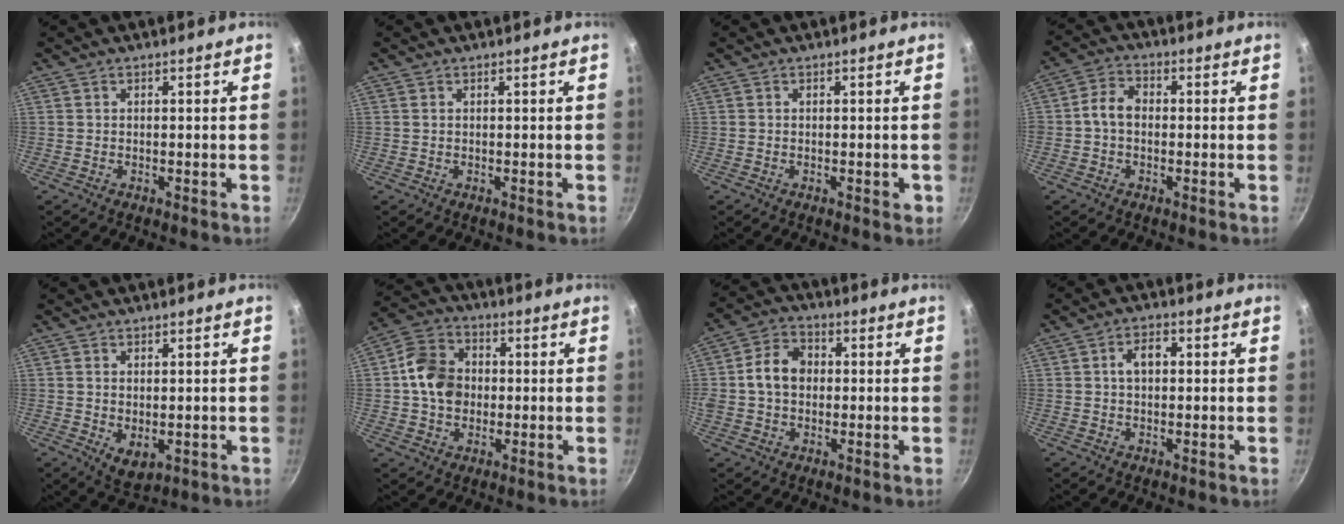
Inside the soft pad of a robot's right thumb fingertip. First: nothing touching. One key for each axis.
{"total": 0.0}
{"total": 1.3, "fx": -0.3, "fy": 0.7, "fz": 1.1, "tx": -0.010, "ty": 0.002, "tz": -0.005}
{"total": 5.2, "fx": -0.4, "fy": 3.9, "fz": 3.5, "tx": -0.054, "ty": 0.021, "tz": -0.020}
{"total": 4.7, "fx": -0.2, "fy": 3.0, "fz": 3.7, "tx": -0.058, "ty": -0.016, "tz": 0.004}
{"total": 10.7, "fx": 0.2, "fy": 8.7, "fz": 6.3, "tx": -0.091, "ty": 0.016, "tz": -0.011}
{"total": 6.2, "fx": 0.1, "fy": 5.0, "fz": 3.7, "tx": -0.043, "ty": 0.015, "tz": -0.009}
{"total": 4.3, "fx": 0.6, "fy": 2.8, "fz": 3.2, "tx": -0.038, "ty": 0.013, "tz": 0.004}